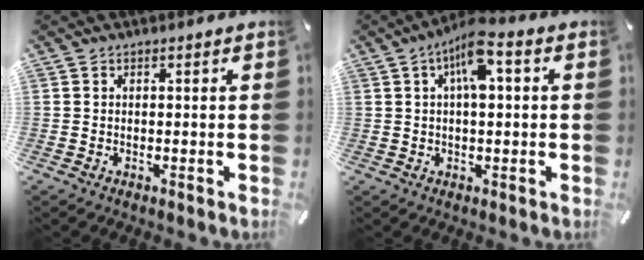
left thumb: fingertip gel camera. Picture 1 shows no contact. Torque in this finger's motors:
{"motor_torque": [0.17, 0.33, 0.39, 0.02, 0.14]}